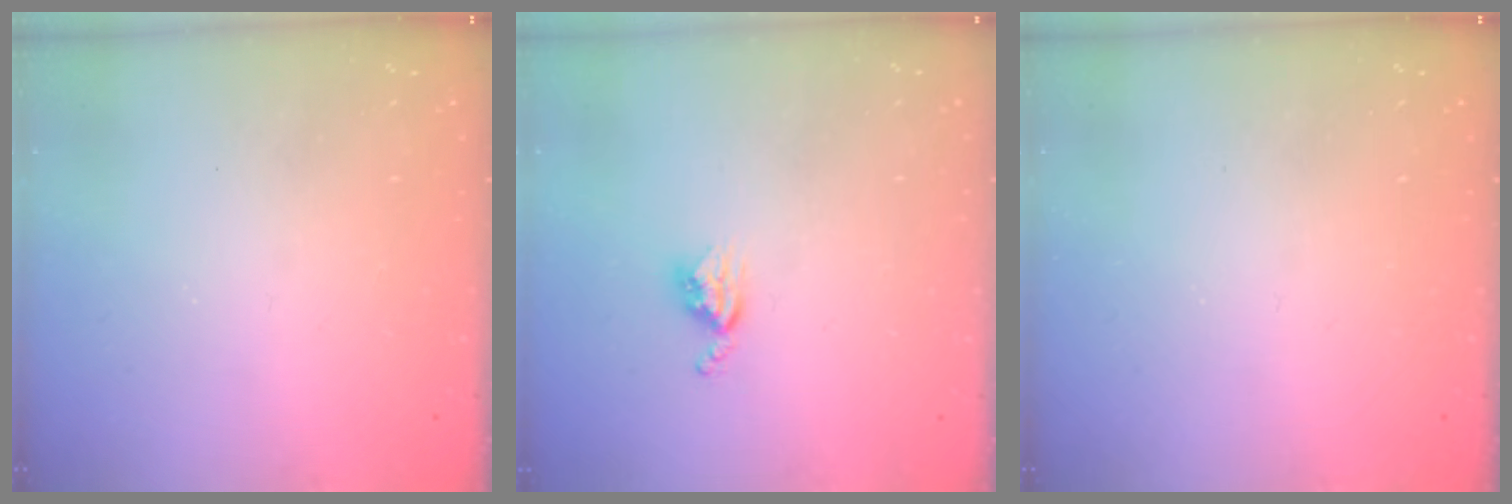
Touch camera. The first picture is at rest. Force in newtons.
{"total": 4.4, "press": 4.3, "slide": 0.5}
{"total": 0.0}